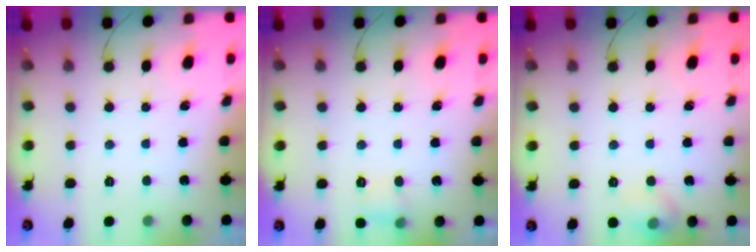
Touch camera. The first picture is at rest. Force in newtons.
{"total": 5.0, "press": 4.7, "slide": 1.7}
{"total": 7.5, "press": 7.2, "slide": 1.8}